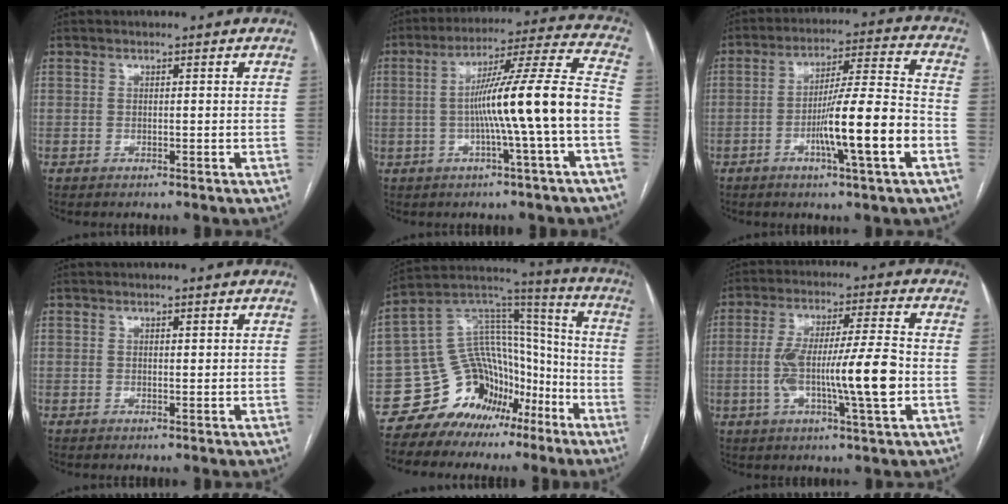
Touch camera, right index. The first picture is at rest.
{"total": 14.6, "force": [-2.7, -1.5, 14.3], "torque": [-0.224, 0.017, -0.048]}
{"total": 13.2, "force": [-4.4, -0.1, 12.4], "torque": [-0.206, 0.002, -0.073]}
{"total": 0.6, "force": [0.3, 0.2, 0.5], "torque": [-0.007, -0.001, 0.004]}
{"total": 15.3, "force": [-9.4, 10.9, 5.0], "torque": [-0.085, 0.098, -0.151]}
{"total": 13.1, "force": [-2.2, 0.7, 12.9], "torque": [-0.234, 0.006, -0.038]}